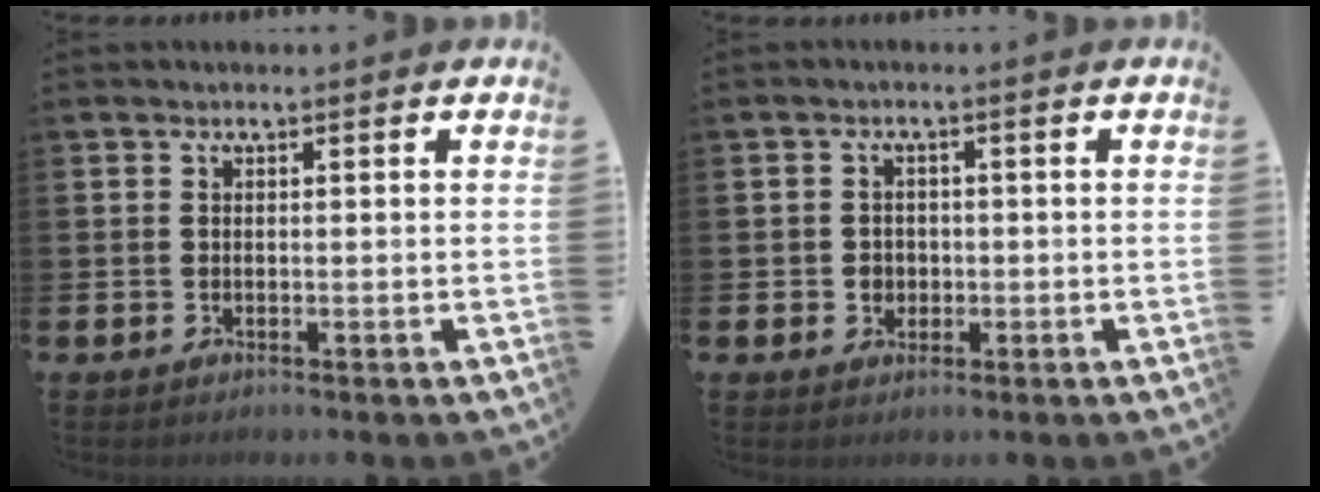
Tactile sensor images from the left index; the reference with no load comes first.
{"total": 2.0, "force": [-0.2, 1.9, 0.5], "torque": [-0.007, 0.005, -0.009]}